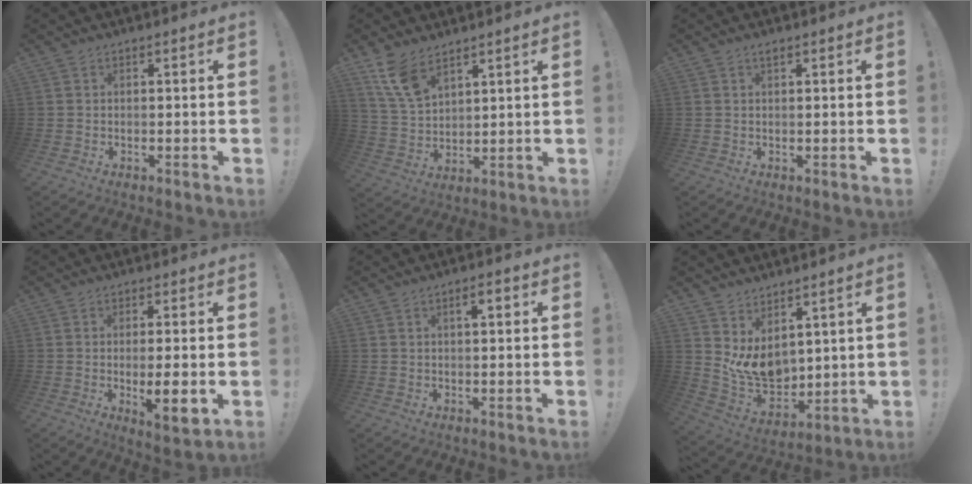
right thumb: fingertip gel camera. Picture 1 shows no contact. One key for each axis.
{"total": 10.0, "fx": 7.1, "fy": 4.7, "fz": 5.2, "tx": -0.095, "ty": -0.038, "tz": 0.140}
{"total": 0.8, "fx": 0.6, "fy": 0.0, "fz": 0.6, "tx": -0.011, "ty": 0.000, "tz": 0.011}
{"total": 8.3, "fx": -1.1, "fy": 1.7, "fz": 8.1, "tx": -0.124, "ty": -0.011, "tz": -0.017}
{"total": 3.2, "fx": 1.2, "fy": 0.9, "fz": 2.8, "tx": -0.035, "ty": -0.004, "tz": 0.012}
{"total": 10.6, "fx": 3.2, "fy": 7.8, "fz": 6.5, "tx": -0.129, "ty": -0.040, "tz": 0.072}